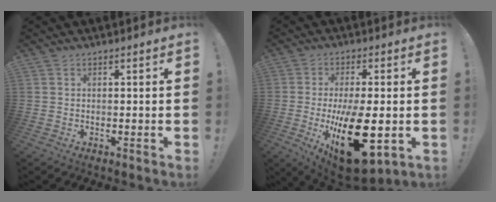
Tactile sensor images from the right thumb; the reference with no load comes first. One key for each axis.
{"total": 21.3, "fx": -4.2, "fy": 9.3, "fz": 18.6, "tx": -0.300, "ty": -0.003, "tz": -0.049}